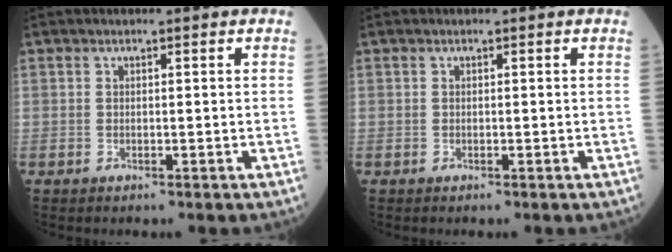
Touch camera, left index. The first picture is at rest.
{"total": 0.0}